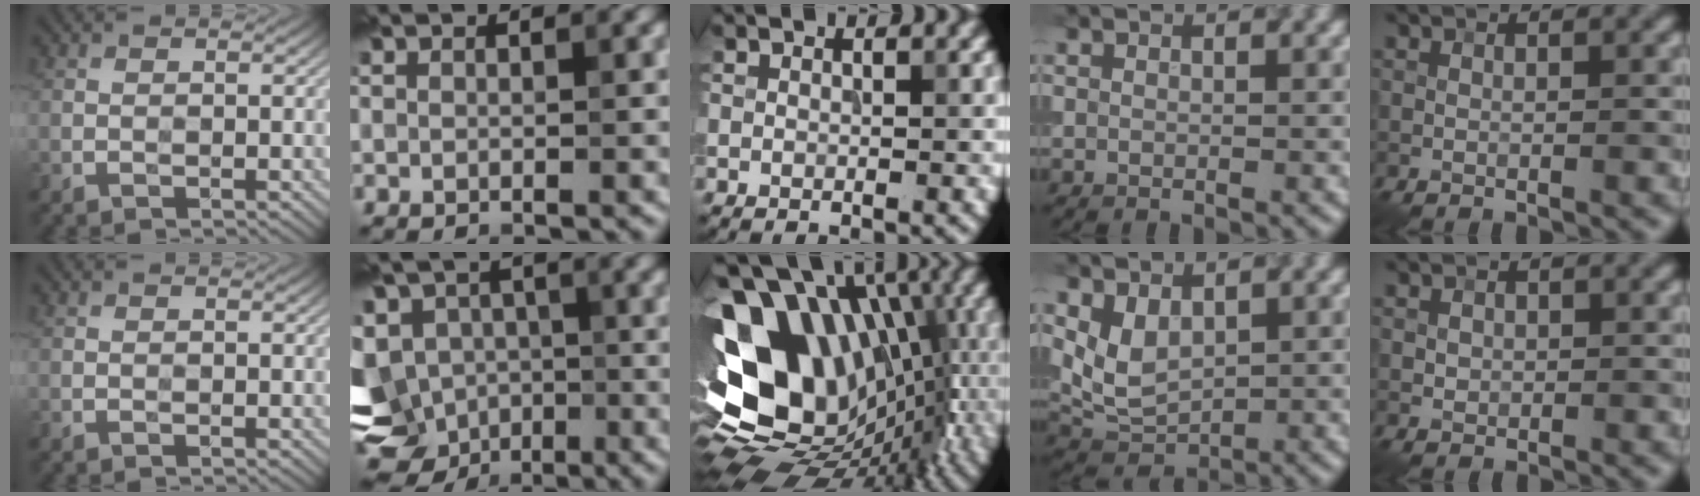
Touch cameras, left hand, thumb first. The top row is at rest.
{"index": {"total": 13.2, "force": [-5.7, 10.7, 5.2], "torque": [-0.104, -0.008, -0.106]}, "middle": {"total": 17.6, "force": [0.9, 12.3, 12.5], "torque": [-0.209, 0.018, 0.037]}, "ring": {"total": 3.4, "force": [1.0, 2.3, 2.3], "torque": [-0.046, -0.007, 0.028]}, "little": {"total": 0.6, "force": [0.1, 0.6, 0.1], "torque": [-0.005, -0.001, 0.004]}}